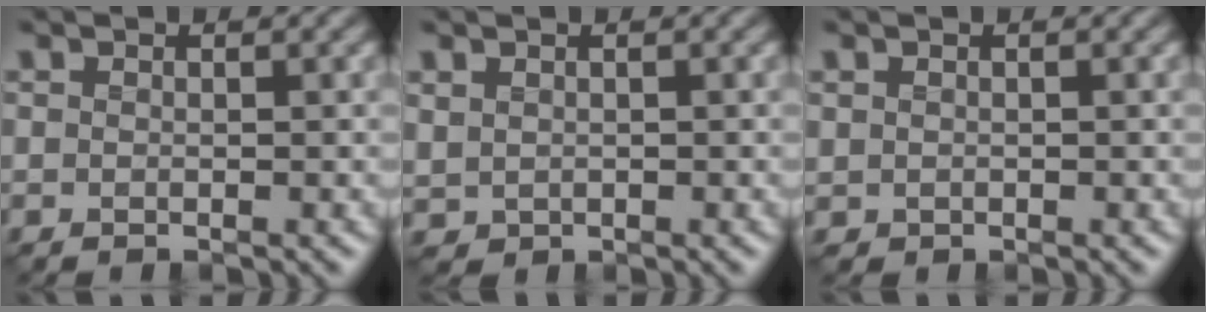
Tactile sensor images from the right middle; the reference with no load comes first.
{"total": 0.9, "force": [0.3, 0.8, 0.3], "torque": [-0.013, -0.003, 0.009]}
{"total": 0.5, "force": [0.0, 0.5, 0.1], "torque": [-0.003, -0.003, 0.000]}